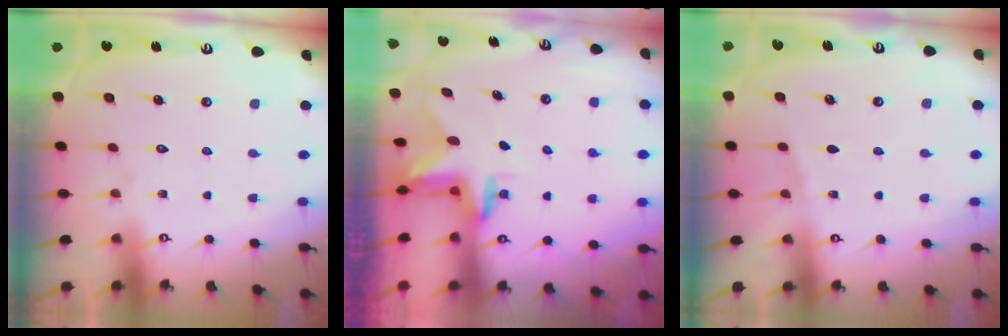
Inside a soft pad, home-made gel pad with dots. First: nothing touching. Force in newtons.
{"total": 3.0, "press": 3.0, "slide": 0.2}
{"total": 3.9, "press": 3.8, "slide": 0.6}